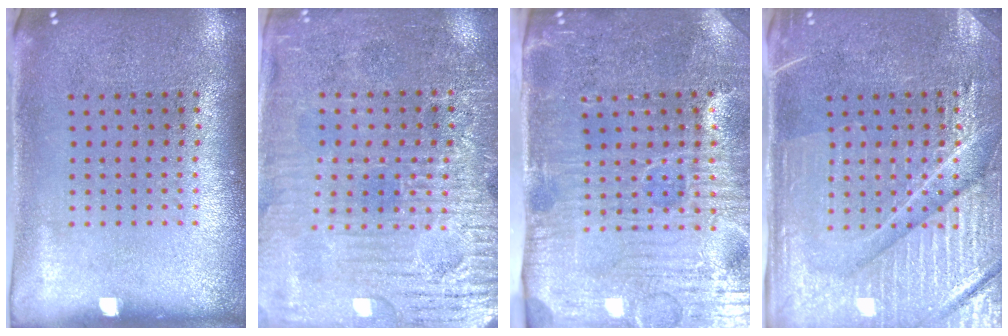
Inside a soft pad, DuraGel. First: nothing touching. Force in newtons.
{"total": 3.5, "press": 3.4, "slide": 0.8}
{"total": 5.1, "press": 4.5, "slide": 2.5}
{"total": 4.5, "press": 4.3, "slide": 1.3}